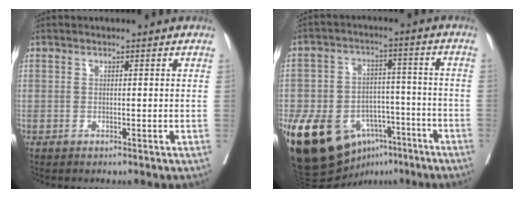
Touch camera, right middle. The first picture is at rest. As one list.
[{"total": 19.5, "force": [-10.3, 12.5, 10.9], "torque": [-0.205, 0.022, -0.154]}]